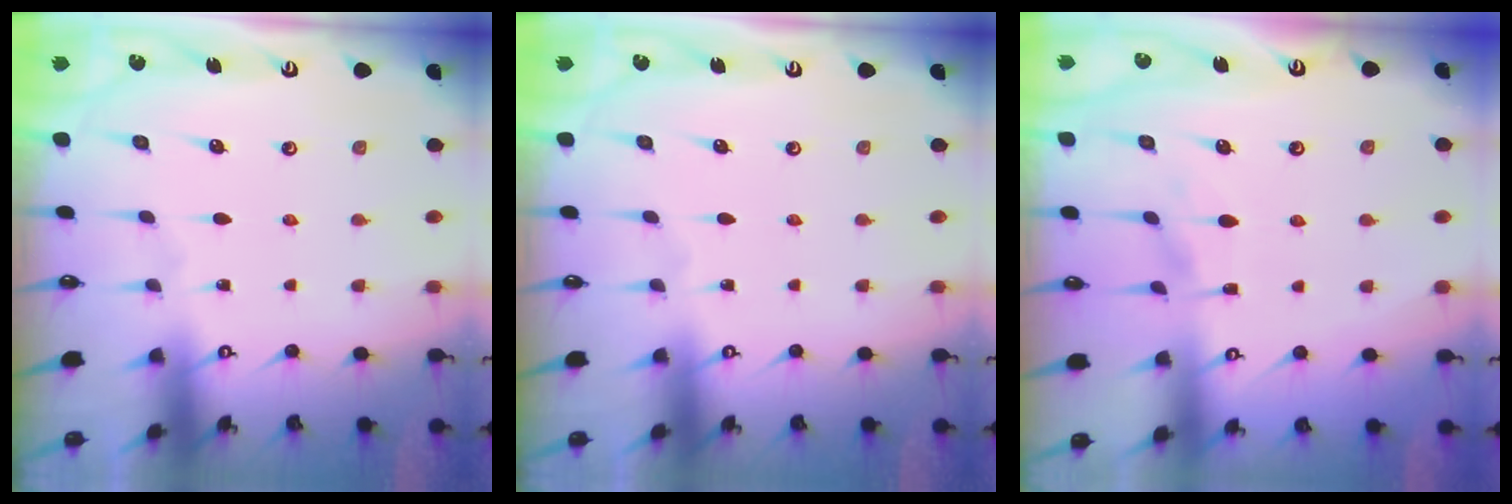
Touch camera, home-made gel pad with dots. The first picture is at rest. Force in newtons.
{"total": 0.0}
{"total": 2.0, "press": 1.7, "slide": 1.0}